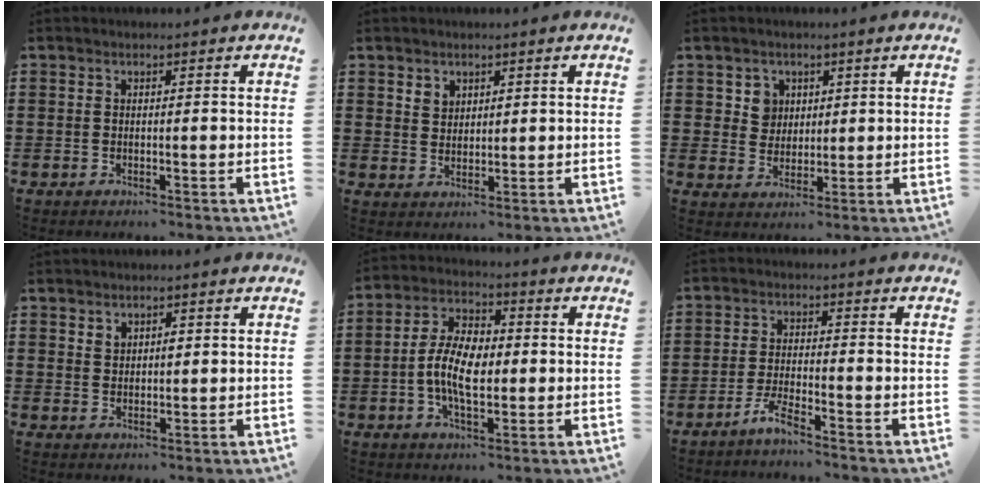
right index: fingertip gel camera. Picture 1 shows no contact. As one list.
[{"total": 2.4, "force": [1.7, 1.6, 0.2], "torque": [-0.010, 0.006, 0.034]}, {"total": 3.7, "force": [1.5, 3.3, 0.9], "torque": [-0.025, 0.009, 0.025]}, {"total": 1.5, "force": [0.8, 0.8, 1.0], "torque": [-0.013, 0.001, 0.012]}, {"total": 8.0, "force": [-1.0, 4.1, 6.7], "torque": [-0.148, 0.005, -0.025]}, {"total": 3.5, "force": [-2.9, -0.2, 1.9], "torque": [-0.049, -0.004, -0.060]}]